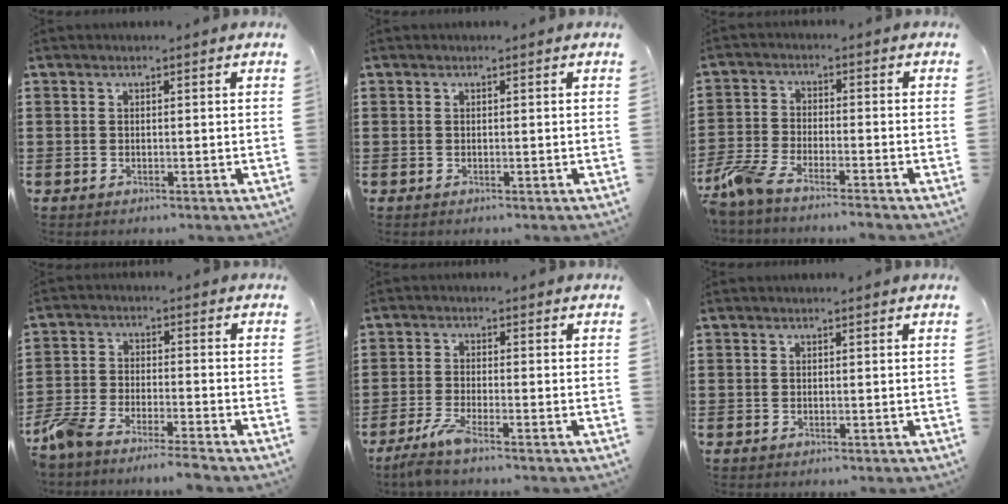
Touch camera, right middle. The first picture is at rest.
{"total": 0.0}
{"total": 5.4, "force": [-4.7, 0.6, 2.6], "torque": [-0.085, -0.017, -0.099]}
{"total": 5.7, "force": [-5.3, 0.0, 2.0], "torque": [-0.067, -0.017, -0.112]}
{"total": 4.2, "force": [-2.9, 0.3, 3.1], "torque": [-0.070, -0.012, -0.058]}
{"total": 0.0}